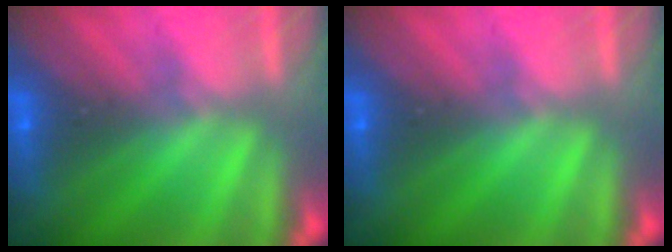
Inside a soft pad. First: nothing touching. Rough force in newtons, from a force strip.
{"total": 0.0}